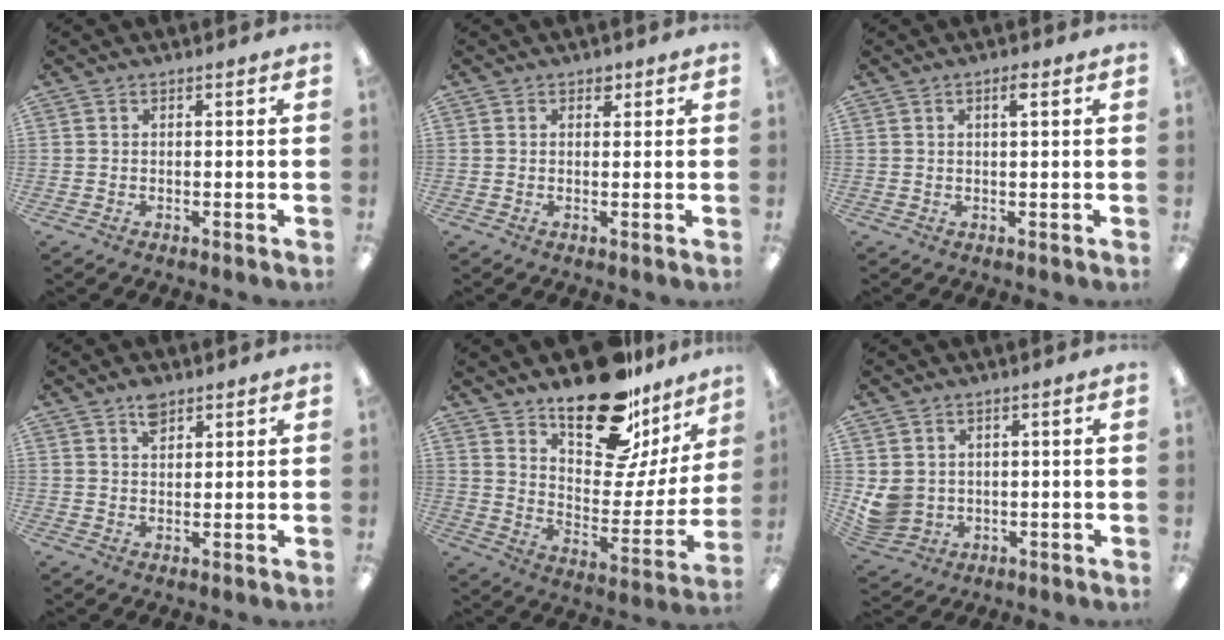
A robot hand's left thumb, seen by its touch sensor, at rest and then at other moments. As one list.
[{"total": 1.6, "force": [1.1, 1.1, 0.6], "torque": [0.004, -0.004, 0.015]}, {"total": 2.4, "force": [1.3, 0.5, 1.9], "torque": [-0.035, 0.002, 0.019]}, {"total": 4.0, "force": [2.8, 2.1, 1.9], "torque": [-0.028, -0.006, 0.049]}, {"total": 21.4, "force": [16.5, 8.6, 10.7], "torque": [-0.152, -0.121, 0.282]}, {"total": 5.2, "force": [1.4, 4.7, 1.6], "torque": [-0.046, -0.004, 0.030]}]